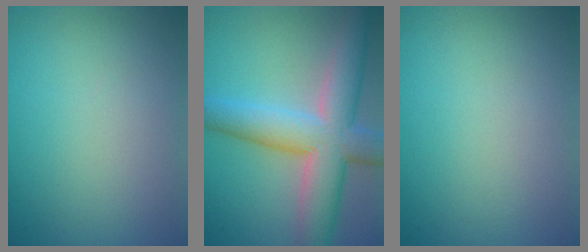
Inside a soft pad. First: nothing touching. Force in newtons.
{"total": 9.0, "press": 8.9, "slide": 0.7}
{"total": 0.0}